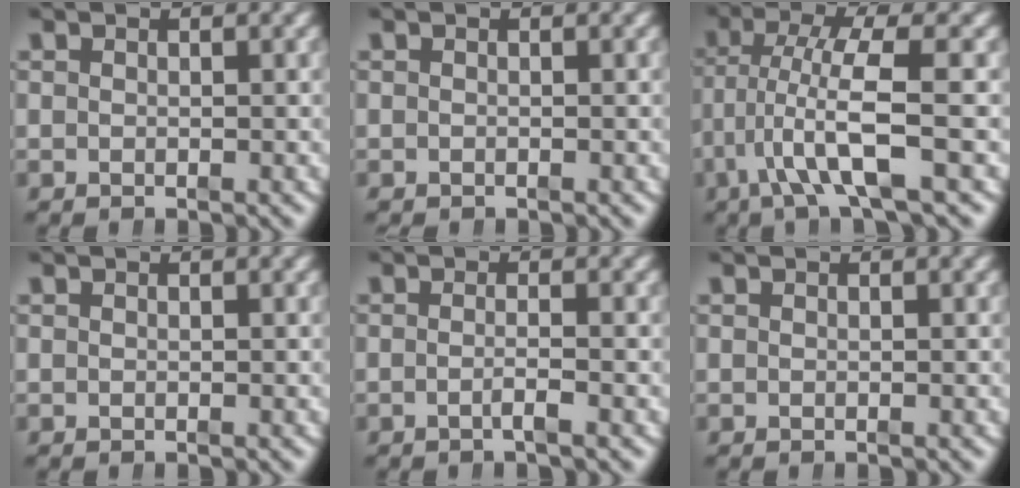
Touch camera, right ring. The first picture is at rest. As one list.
[{"total": 0.0}, {"total": 5.3, "force": [-1.0, 1.5, 5.0], "torque": [-0.113, -0.025, -0.006]}, {"total": 0.0}, {"total": 1.4, "force": [-1.0, -0.2, 1.0], "torque": [-0.023, -0.006, -0.018]}, {"total": 0.0}]